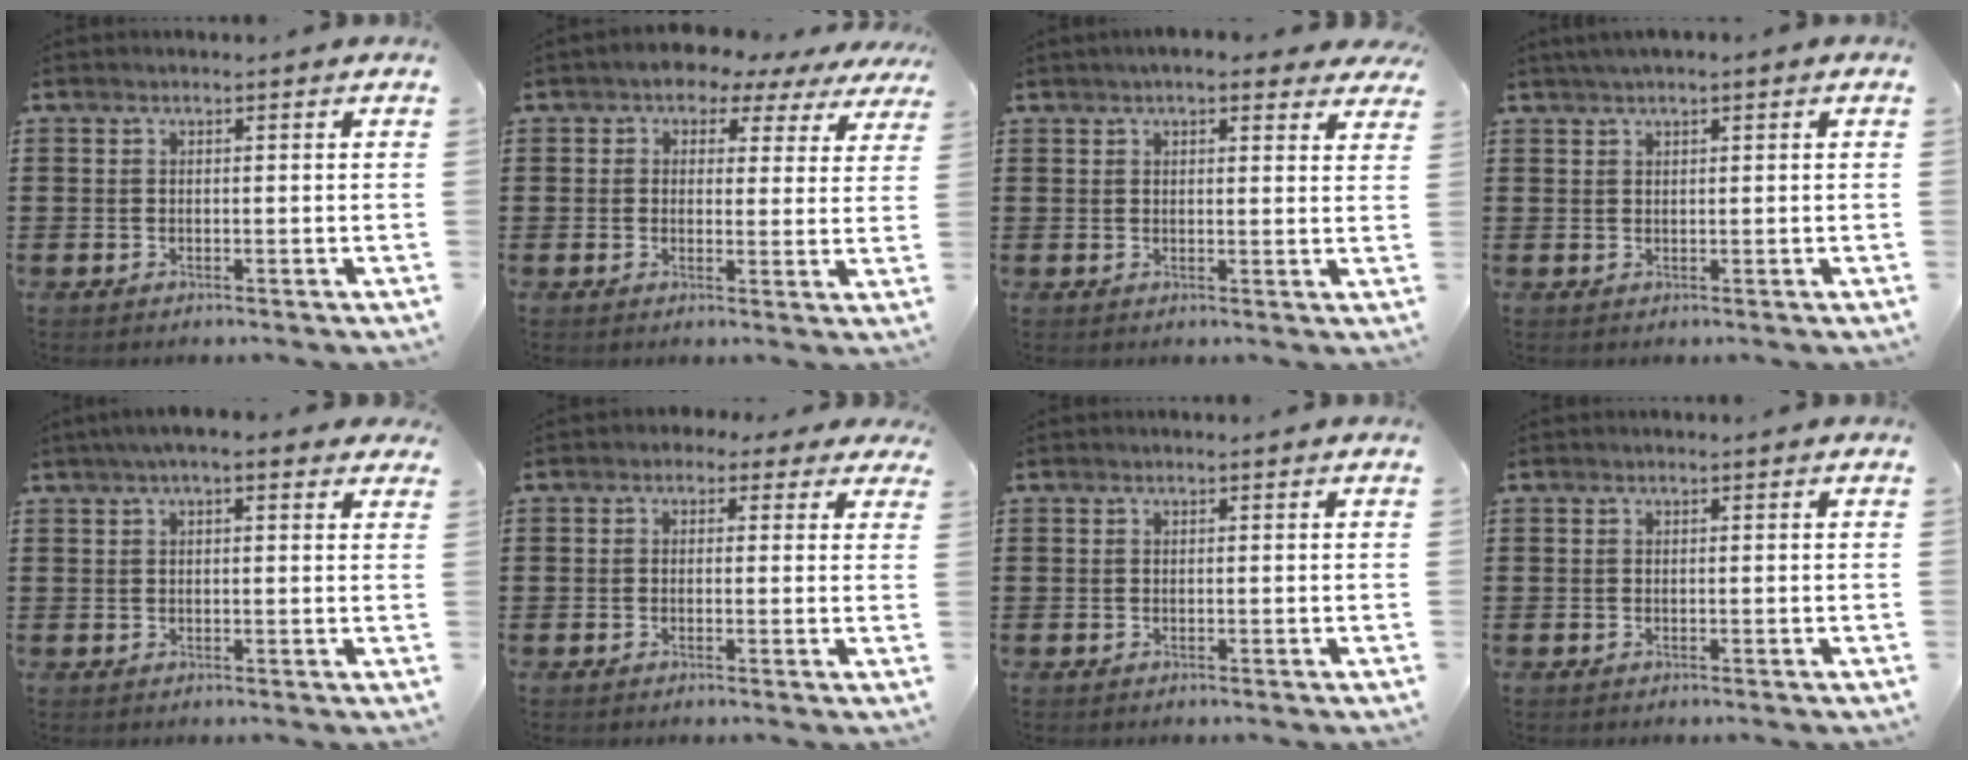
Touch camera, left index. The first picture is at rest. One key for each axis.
{"total": 3.0, "fx": 2.3, "fy": 1.9, "fz": 0.5, "tx": -0.020, "ty": -0.010, "tz": 0.035}
{"total": 3.6, "fx": 3.0, "fy": 0.7, "fz": 1.9, "tx": -0.037, "ty": -0.004, "tz": 0.053}
{"total": 1.2, "fx": 0.8, "fy": 0.2, "fz": 0.9, "tx": -0.017, "ty": 0.002, "tz": 0.014}
{"total": 3.1, "fx": 1.8, "fy": 1.0, "fz": 2.4, "tx": -0.050, "ty": 0.009, "tz": 0.030}
{"total": 1.6, "fx": 0.2, "fy": 1.4, "fz": 0.7, "tx": -0.021, "ty": 0.010, "tz": 0.002}
{"total": 0.0}
{"total": 0.0}